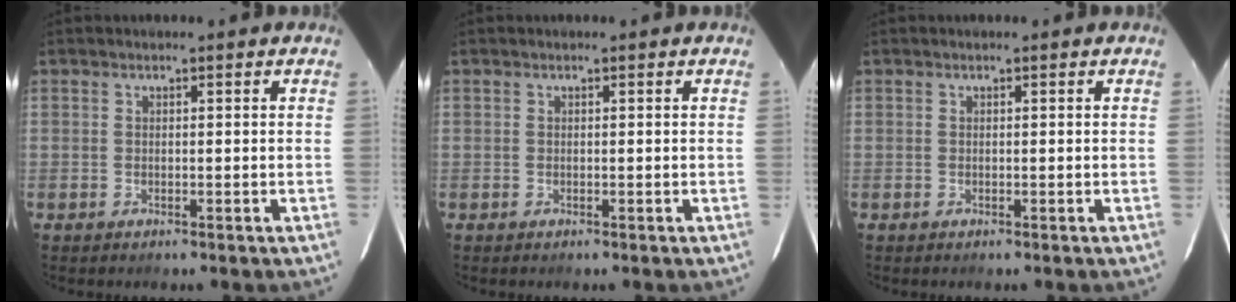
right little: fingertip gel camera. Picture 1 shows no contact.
{"total": 0.0}
{"total": 0.0}